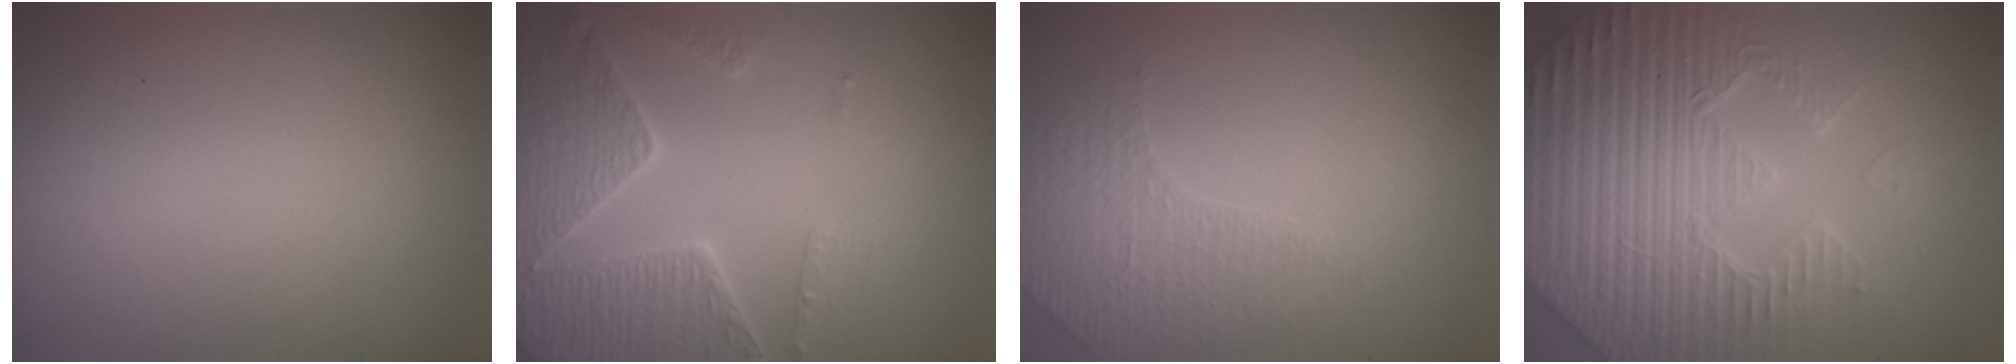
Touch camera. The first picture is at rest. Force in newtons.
{"total": 6.4, "press": 5.2, "slide": 3.8}
{"total": 1.8, "press": 1.6, "slide": 0.8}
{"total": 7.7, "press": 7.4, "slide": 2.0}